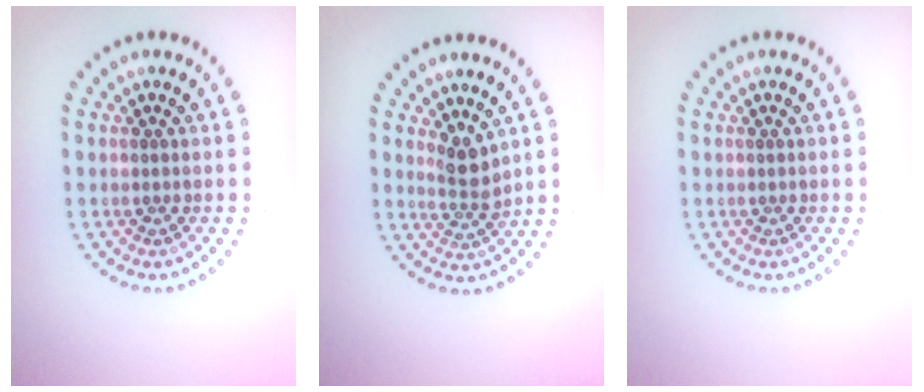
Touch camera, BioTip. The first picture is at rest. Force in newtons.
{"total": 2.4, "press": 1.9, "slide": 1.5}
{"total": 0.0}